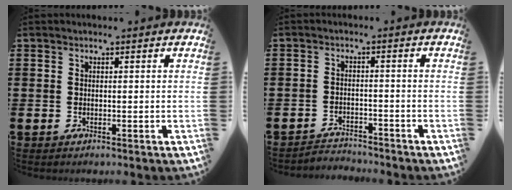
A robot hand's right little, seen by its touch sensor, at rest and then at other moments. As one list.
[{"total": 2.5, "force": [-2.5, 0.2, -0.3], "torque": [-0.004, 0.001, -0.055]}]